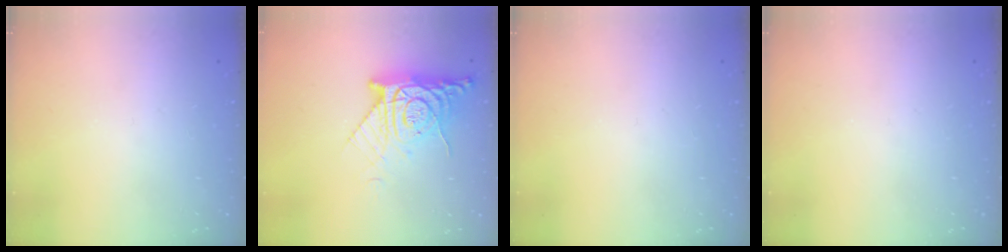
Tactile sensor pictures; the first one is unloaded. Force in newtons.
{"total": 12.1, "press": 12.0, "slide": 1.4}
{"total": 0.0}
{"total": 0.0}